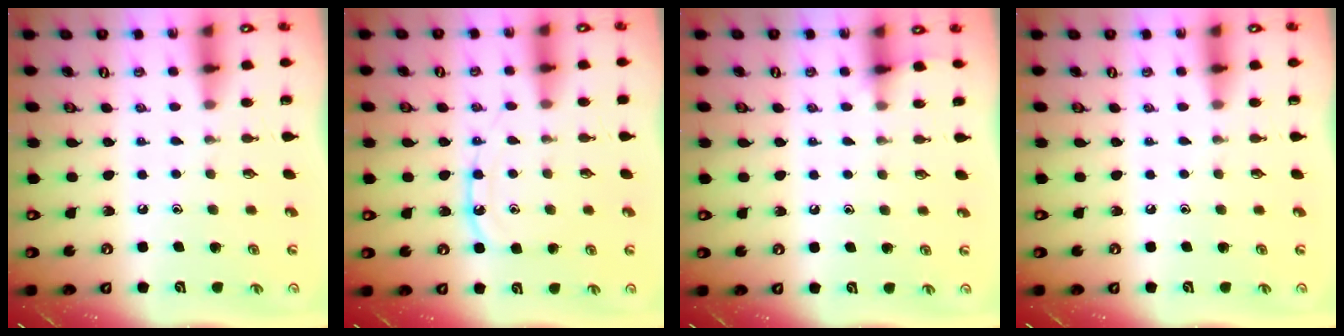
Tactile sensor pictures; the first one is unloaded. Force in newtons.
{"total": 9.5, "press": 9.5, "slide": 1.1}
{"total": 5.3, "press": 5.3, "slide": 0.7}
{"total": 0.0}